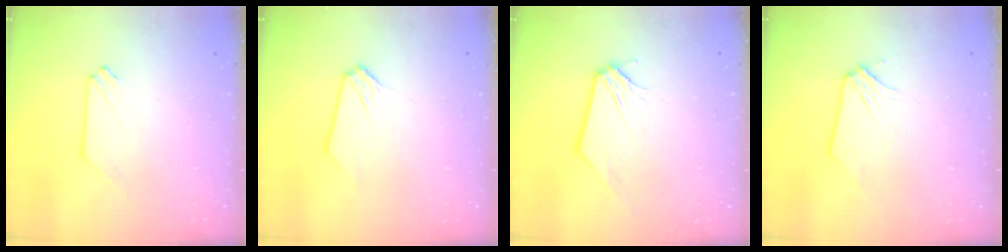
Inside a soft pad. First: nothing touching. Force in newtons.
{"total": 0.0}
{"total": 0.0}
{"total": 0.0}